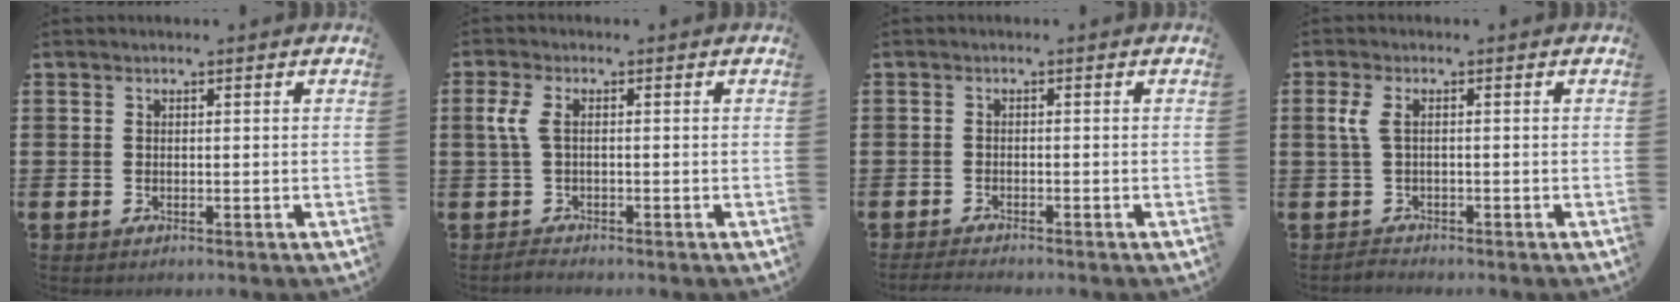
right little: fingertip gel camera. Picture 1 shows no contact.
{"total": 2.9, "force": [-0.4, 1.2, 2.6], "torque": [-0.060, 0.005, -0.010]}
{"total": 1.0, "force": [-1.0, 0.0, 0.2], "torque": [-0.008, 0.001, -0.019]}
{"total": 2.2, "force": [-0.3, 1.1, 1.9], "torque": [-0.042, 0.006, -0.008]}